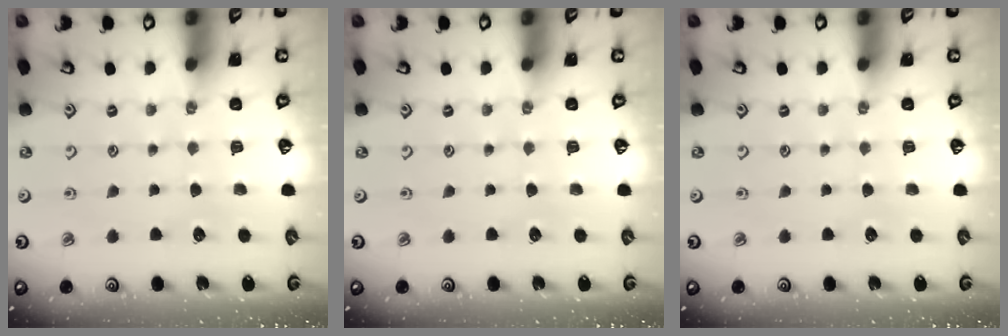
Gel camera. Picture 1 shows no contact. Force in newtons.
{"total": 0.0}
{"total": 0.0}